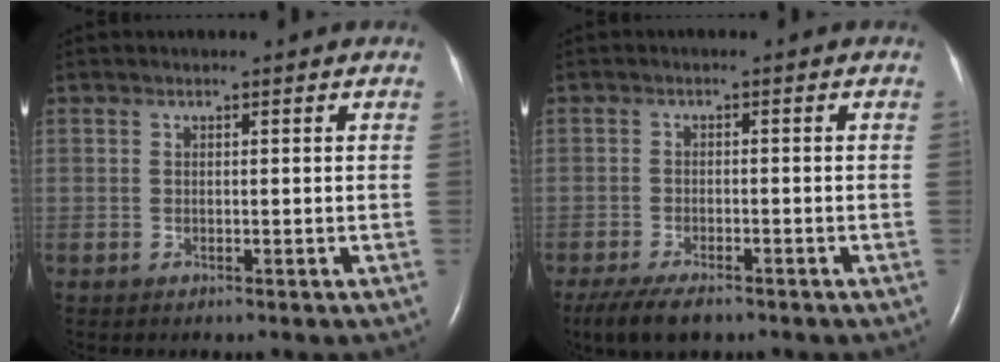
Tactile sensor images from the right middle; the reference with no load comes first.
{"total": 6.0, "force": [-4.5, 1.8, 3.6], "torque": [-0.064, -0.011, -0.074]}